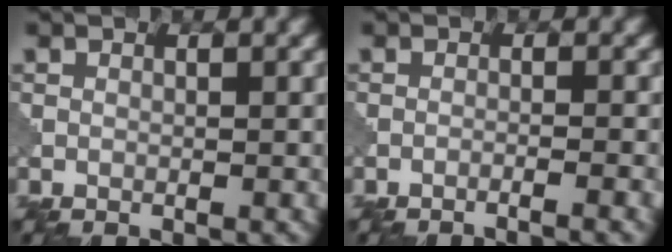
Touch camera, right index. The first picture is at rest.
{"total": 2.3, "force": [-1.5, 0.4, 1.7], "torque": [-0.019, 0.010, -0.037]}